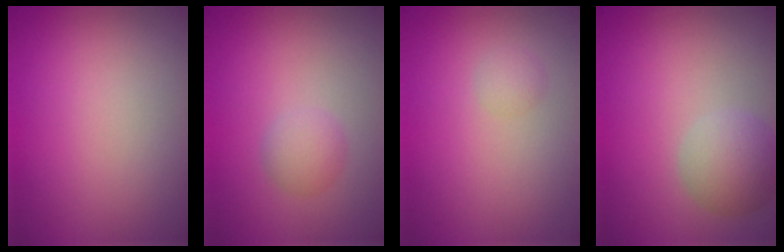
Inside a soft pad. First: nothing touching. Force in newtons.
{"total": 1.8, "press": 1.8, "slide": 0.1}
{"total": 1.0, "press": 1.0, "slide": 0.0}
{"total": 3.5, "press": 3.5, "slide": 0.2}